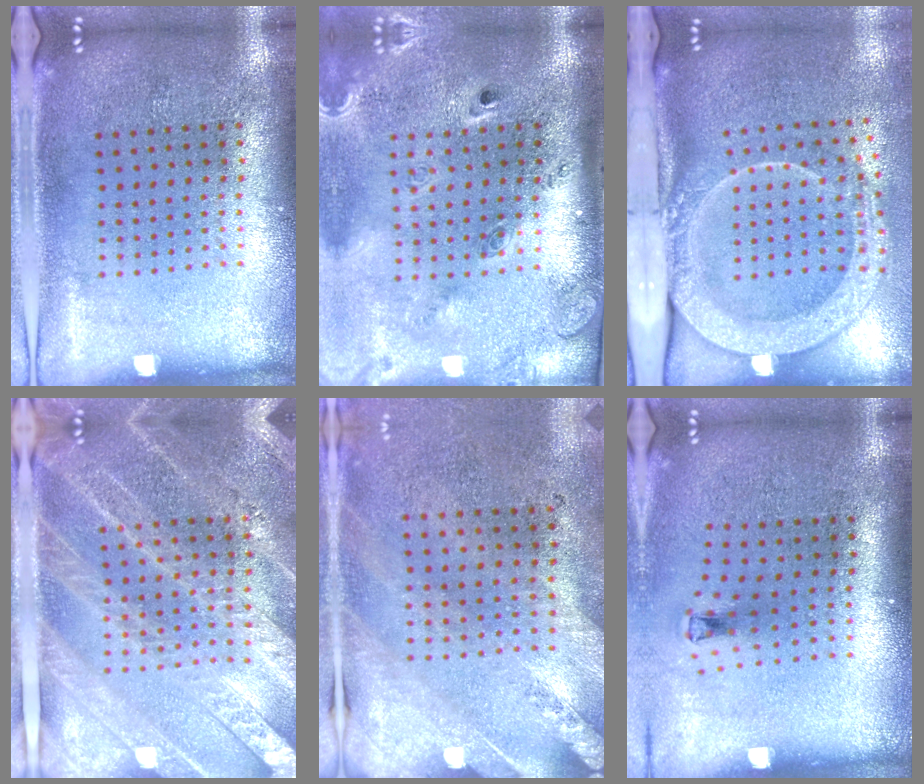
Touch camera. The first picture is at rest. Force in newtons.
{"total": 2.8, "press": 1.9, "slide": 2.0}
{"total": 2.8, "press": 2.1, "slide": 1.9}
{"total": 3.5, "press": 3.2, "slide": 1.4}
{"total": 2.5, "press": 2.0, "slide": 1.4}
{"total": 0.7, "press": 0.4, "slide": 0.6}